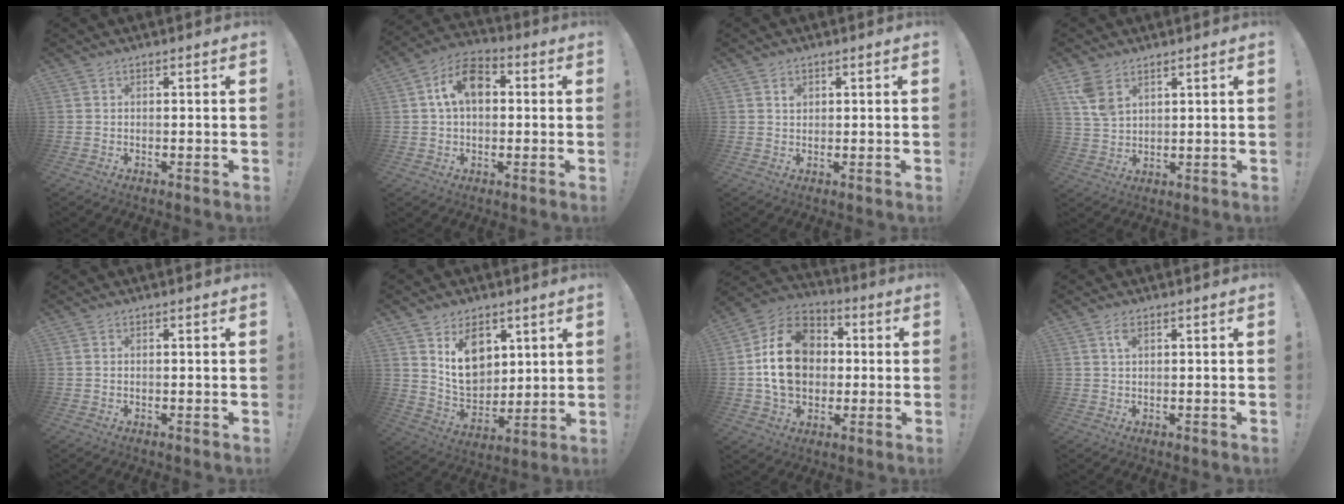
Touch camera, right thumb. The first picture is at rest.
{"total": 11.5, "force": [2.8, 7.6, 8.2], "torque": [-0.137, 0.016, 0.056]}
{"total": 1.3, "force": [0.7, 1.1, 0.4], "torque": [0.002, -0.003, 0.010]}
{"total": 6.8, "force": [4.0, 3.6, 4.1], "torque": [-0.067, -0.017, 0.079]}
{"total": 0.0}
{"total": 13.0, "force": [6.2, 9.4, 6.5], "torque": [-0.091, -0.034, 0.123]}
{"total": 19.8, "force": [1.1, 15.5, 12.2], "torque": [-0.198, 0.017, 0.027]}
{"total": 2.3, "force": [0.9, 1.1, 1.8], "torque": [-0.031, 0.000, 0.014]}